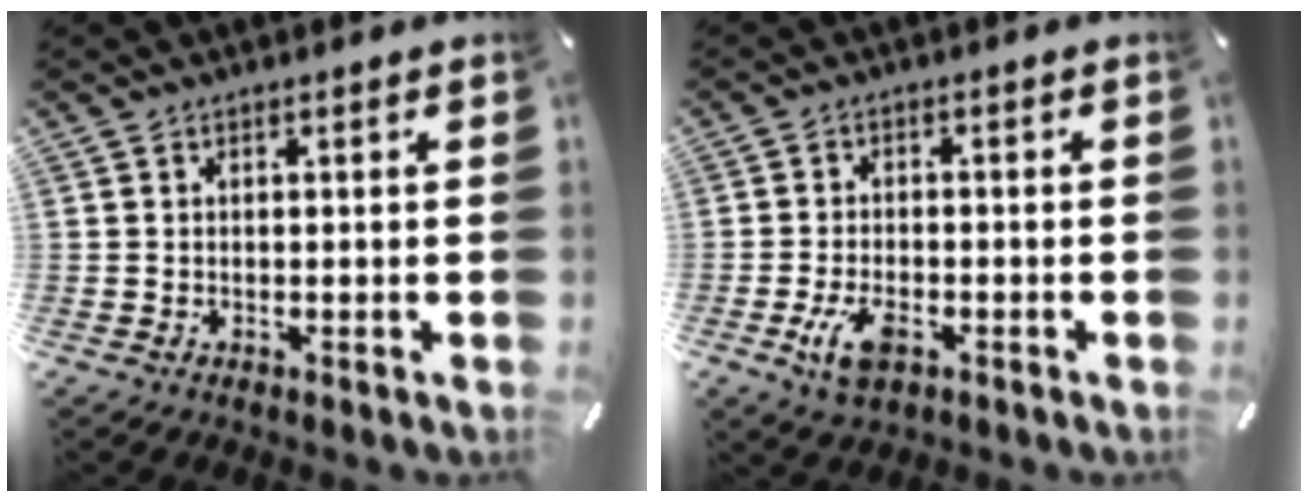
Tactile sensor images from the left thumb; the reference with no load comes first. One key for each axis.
{"total": 6.2, "fx": -2.7, "fy": 3.4, "fz": 4.5, "tx": -0.103, "ty": 0.003, "tz": -0.052}